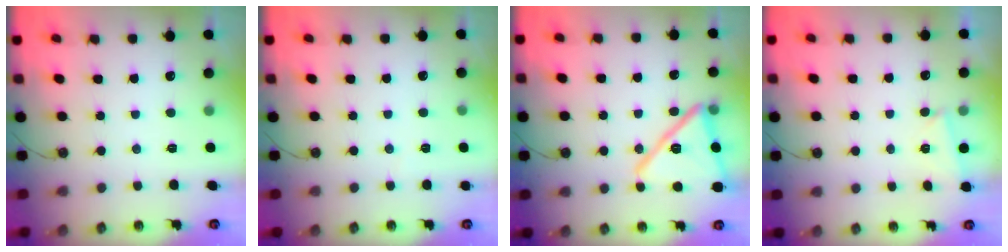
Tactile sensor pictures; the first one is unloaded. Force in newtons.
{"total": 3.0, "press": 2.1, "slide": 2.2}
{"total": 18.5, "press": 18.4, "slide": 2.5}
{"total": 1.9, "press": 1.7, "slide": 0.7}